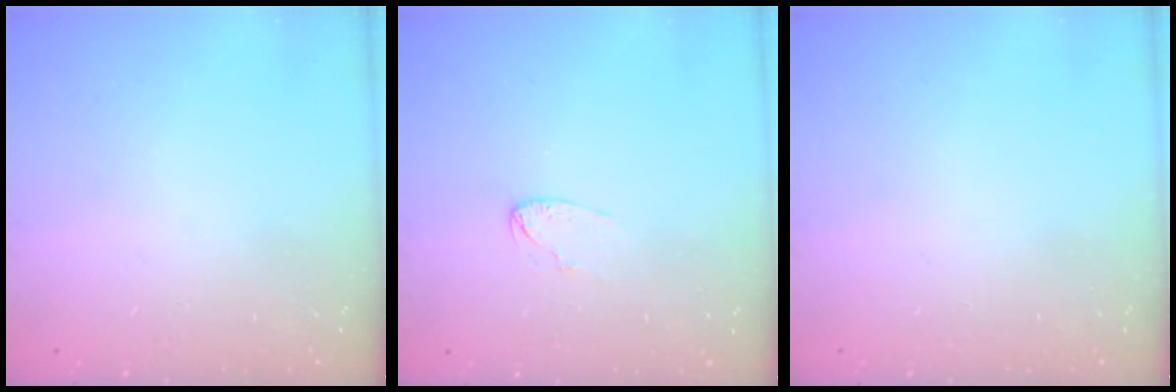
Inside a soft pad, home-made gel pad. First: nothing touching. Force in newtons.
{"total": 2.5, "press": 2.5, "slide": 0.2}
{"total": 0.0}